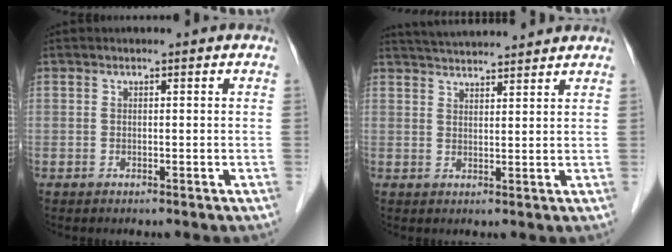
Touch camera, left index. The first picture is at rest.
{"total": 8.9, "force": [8.4, 0.4, 2.9], "torque": [-0.054, 0.025, 0.125]}